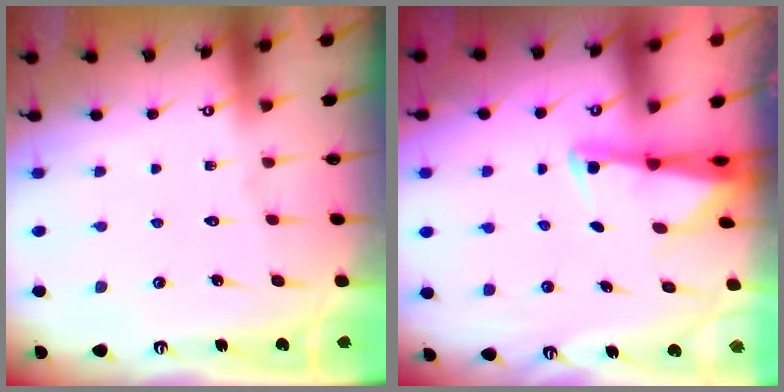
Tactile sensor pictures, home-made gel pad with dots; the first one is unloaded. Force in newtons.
{"total": 2.5, "press": 2.5, "slide": 0.5}